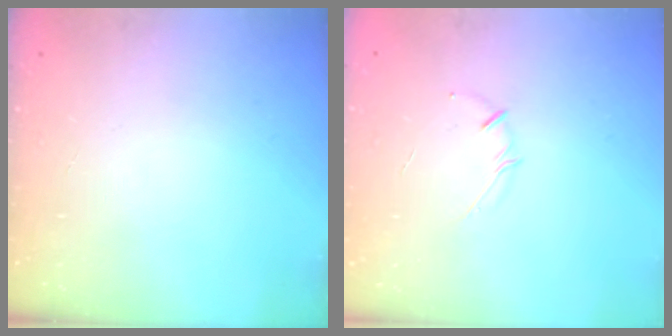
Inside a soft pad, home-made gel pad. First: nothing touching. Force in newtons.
{"total": 3.5, "press": 3.5, "slide": 0.7}